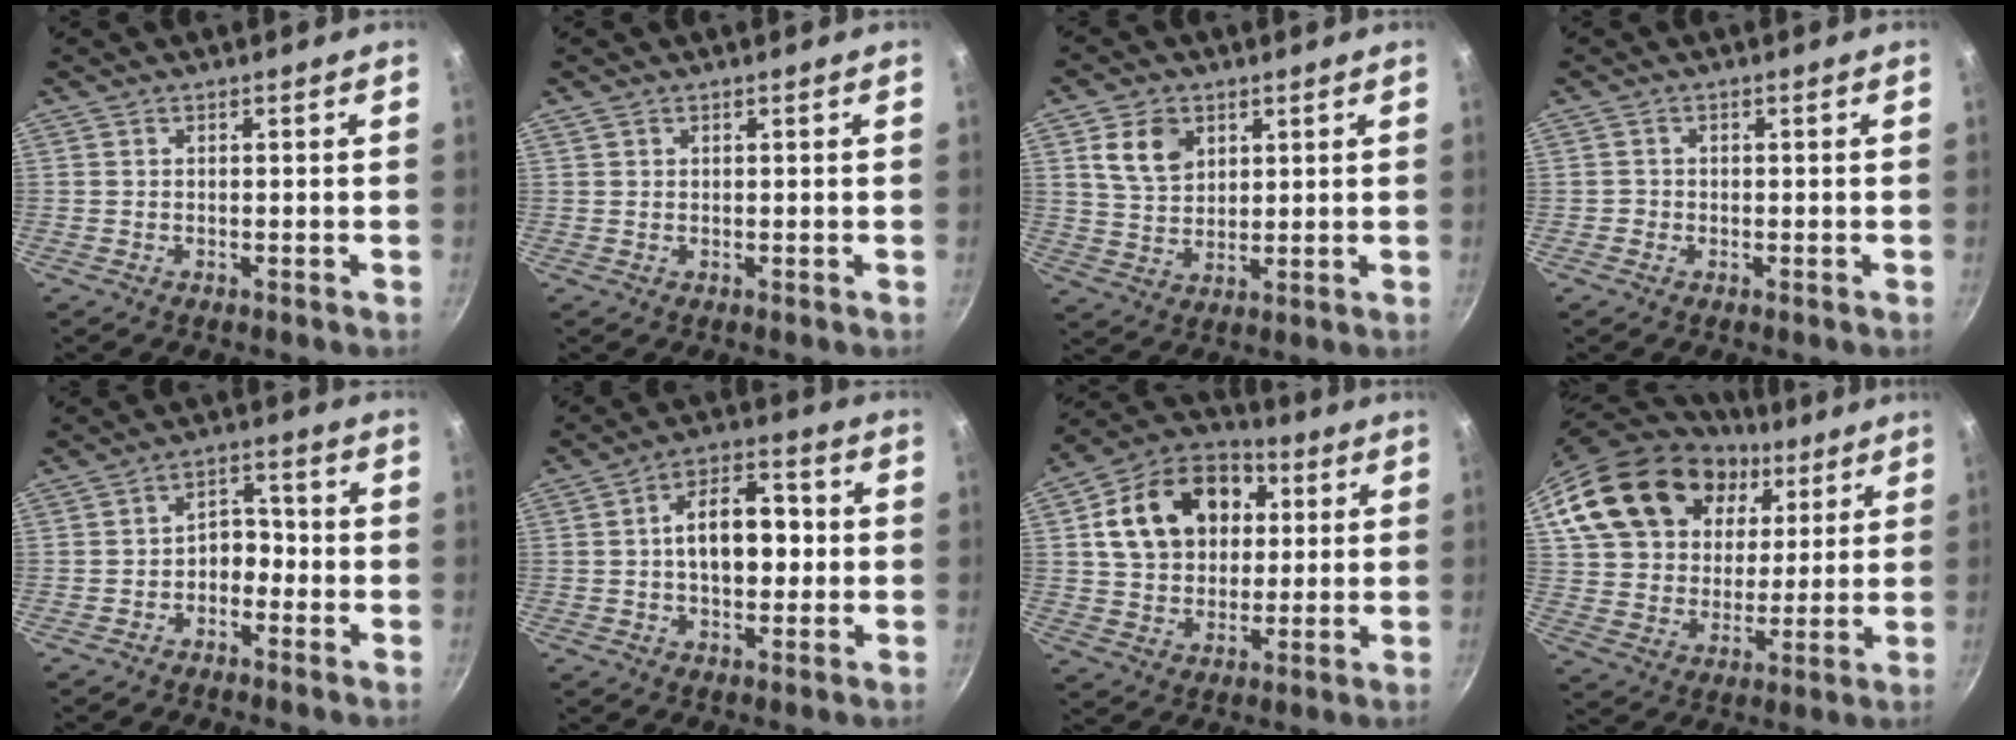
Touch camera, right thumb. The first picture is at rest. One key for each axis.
{"total": 0.7, "fx": 0.5, "fy": 0.5, "fz": 0.2, "tx": -0.003, "ty": 0.000, "tz": 0.007}
{"total": 8.0, "fx": 3.3, "fy": 5.7, "fz": 4.7, "tx": -0.065, "ty": -0.013, "tz": 0.065}
{"total": 0.9, "fx": -0.3, "fy": 0.8, "fz": 0.1, "tx": 0.001, "ty": 0.003, "tz": -0.006}
{"total": 4.7, "fx": -1.8, "fy": 3.4, "fz": 2.7, "tx": -0.007, "ty": 0.032, "tz": -0.036}
{"total": 11.7, "fx": 0.1, "fy": 7.2, "fz": 9.3, "tx": -0.104, "ty": 0.025, "tz": -0.009}
{"total": 19.0, "fx": 4.6, "fy": 14.4, "fz": 11.5, "tx": -0.169, "ty": 0.020, "tz": 0.070}
{"total": 25.7, "fx": 11.6, "fy": 18.0, "fz": 14.2, "tx": -0.250, "ty": 0.000, "tz": 0.211}